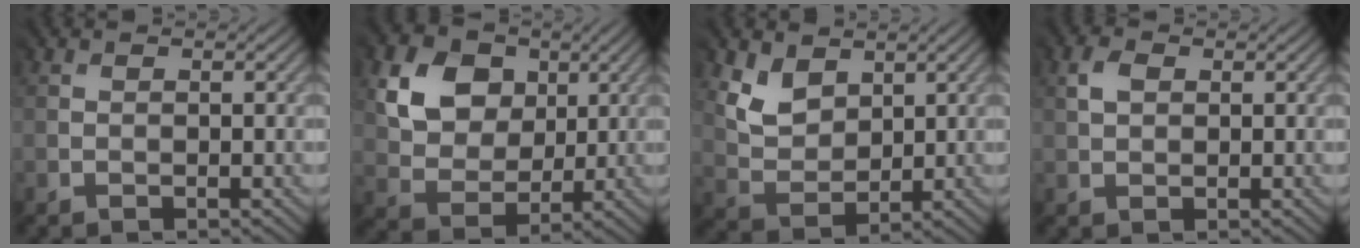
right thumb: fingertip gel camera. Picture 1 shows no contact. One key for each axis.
{"total": 10.7, "fx": 4.9, "fy": 8.3, "fz": 4.8, "tx": -0.140, "ty": 0.019, "tz": 0.100}
{"total": 4.7, "fx": 3.4, "fy": 3.1, "fz": 1.3, "tx": -0.058, "ty": -0.009, "tz": 0.062}
{"total": 1.7, "fx": 1.0, "fy": 1.3, "fz": 0.5, "tx": -0.018, "ty": 0.003, "tz": 0.015}